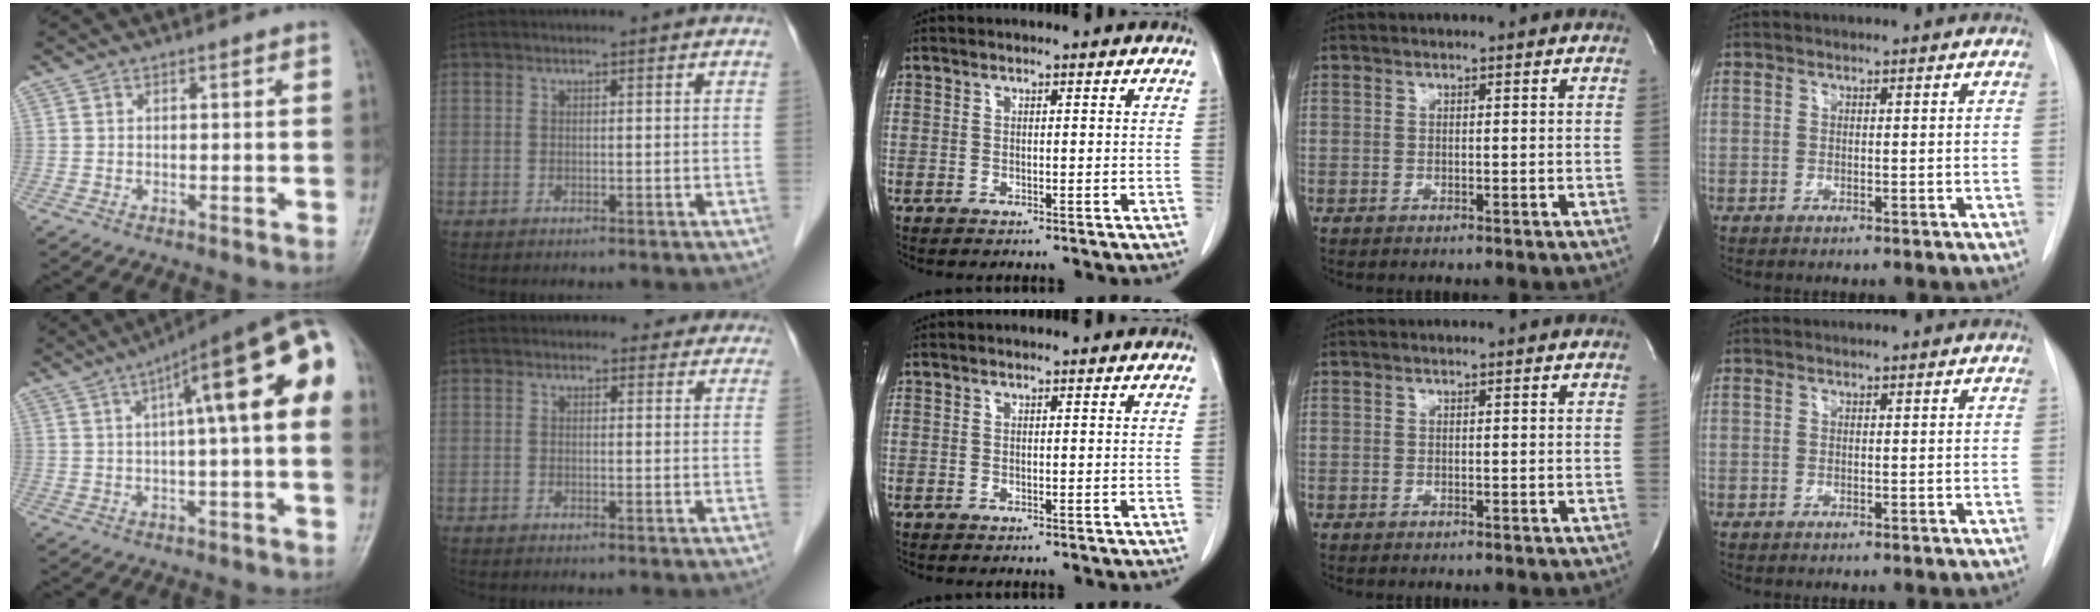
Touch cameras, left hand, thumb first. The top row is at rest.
{"thumb": {"total": 17.3, "force": [3.8, 3.9, 16.5], "torque": [-0.223, 0.036, 0.042]}, "index": {"total": 3.5, "force": [3.1, 1.8, 0.2], "torque": [0.013, -0.001, 0.018]}}